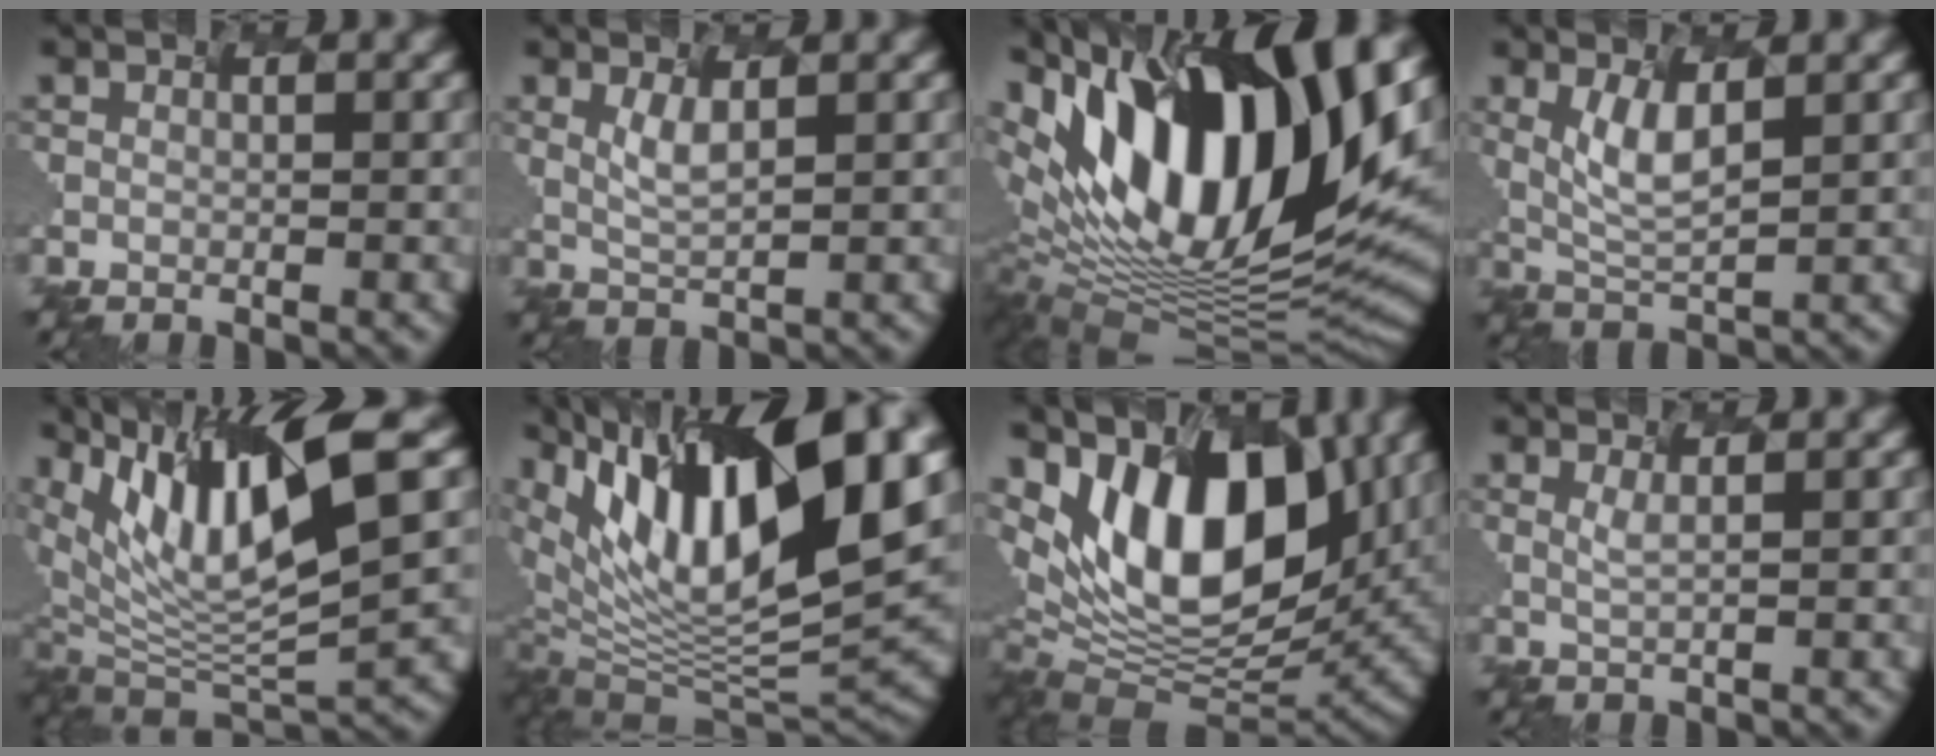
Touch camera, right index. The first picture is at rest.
{"total": 1.5, "force": [0.2, 0.1, 1.5], "torque": [-0.049, -0.008, 0.022]}
{"total": 16.4, "force": [6.5, 6.7, 13.5], "torque": [-0.239, 0.018, 0.111]}
{"total": 3.0, "force": [0.4, 0.9, 2.9], "torque": [-0.078, -0.010, 0.026]}
{"total": 11.4, "force": [4.9, 2.8, 9.9], "torque": [-0.202, 0.005, 0.109]}
{"total": 15.8, "force": [6.5, 6.2, 13.0], "torque": [-0.244, 0.012, 0.118]}
{"total": 12.7, "force": [3.7, 6.9, 10.0], "torque": [-0.172, 0.004, 0.066]}
{"total": 0.6, "force": [-0.1, -0.1, 0.6], "torque": [-0.020, -0.004, 0.012]}